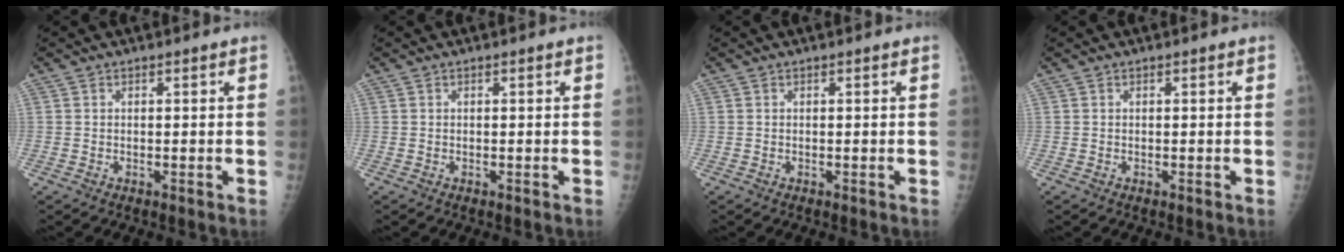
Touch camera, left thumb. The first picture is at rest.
{"total": 0.0}
{"total": 0.0}
{"total": 0.0}